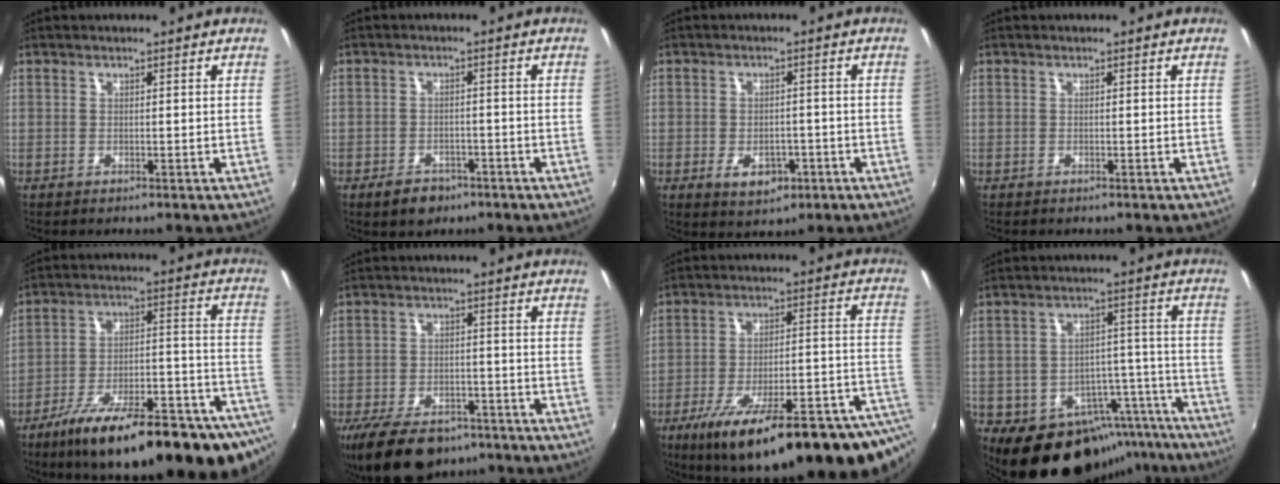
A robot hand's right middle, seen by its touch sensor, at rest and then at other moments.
{"total": 4.9, "force": [-3.3, 3.0, 2.0], "torque": [-0.051, -0.004, -0.046]}
{"total": 6.0, "force": [-2.7, 3.7, 3.9], "torque": [-0.080, -0.006, -0.036]}
{"total": 0.0}
{"total": 29.2, "force": [-21.4, 6.7, 18.7], "torque": [-0.253, -0.043, -0.304]}
{"total": 15.0, "force": [-10.7, 7.5, 7.3], "torque": [-0.172, -0.019, -0.169]}
{"total": 27.0, "force": [-15.5, 5.6, 21.4], "torque": [-0.306, -0.045, -0.216]}
{"total": 18.6, "force": [-14.1, 10.3, 6.3], "torque": [-0.109, 0.043, -0.170]}